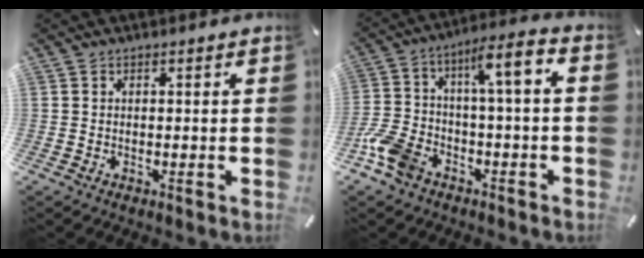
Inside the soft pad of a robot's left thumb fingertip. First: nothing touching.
{"total": 11.4, "force": [-3.2, 5.4, 9.5], "torque": [-0.185, 0.017, -0.064]}